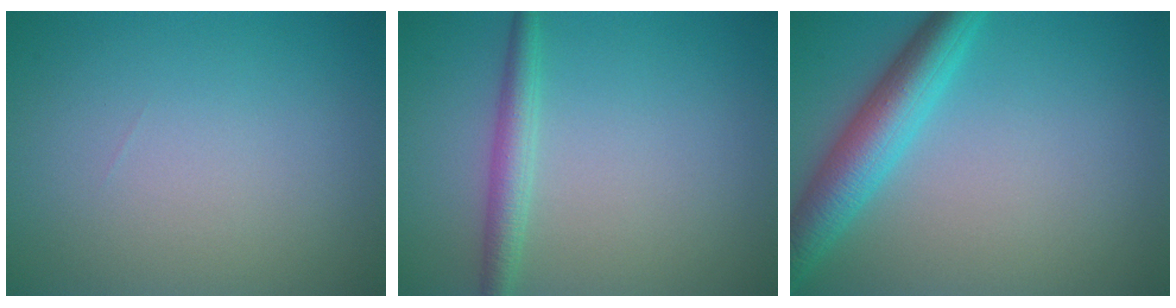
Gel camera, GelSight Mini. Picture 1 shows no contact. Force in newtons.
{"total": 2.3, "press": 2.3, "slide": 0.1}
{"total": 5.3, "press": 5.3, "slide": 0.1}